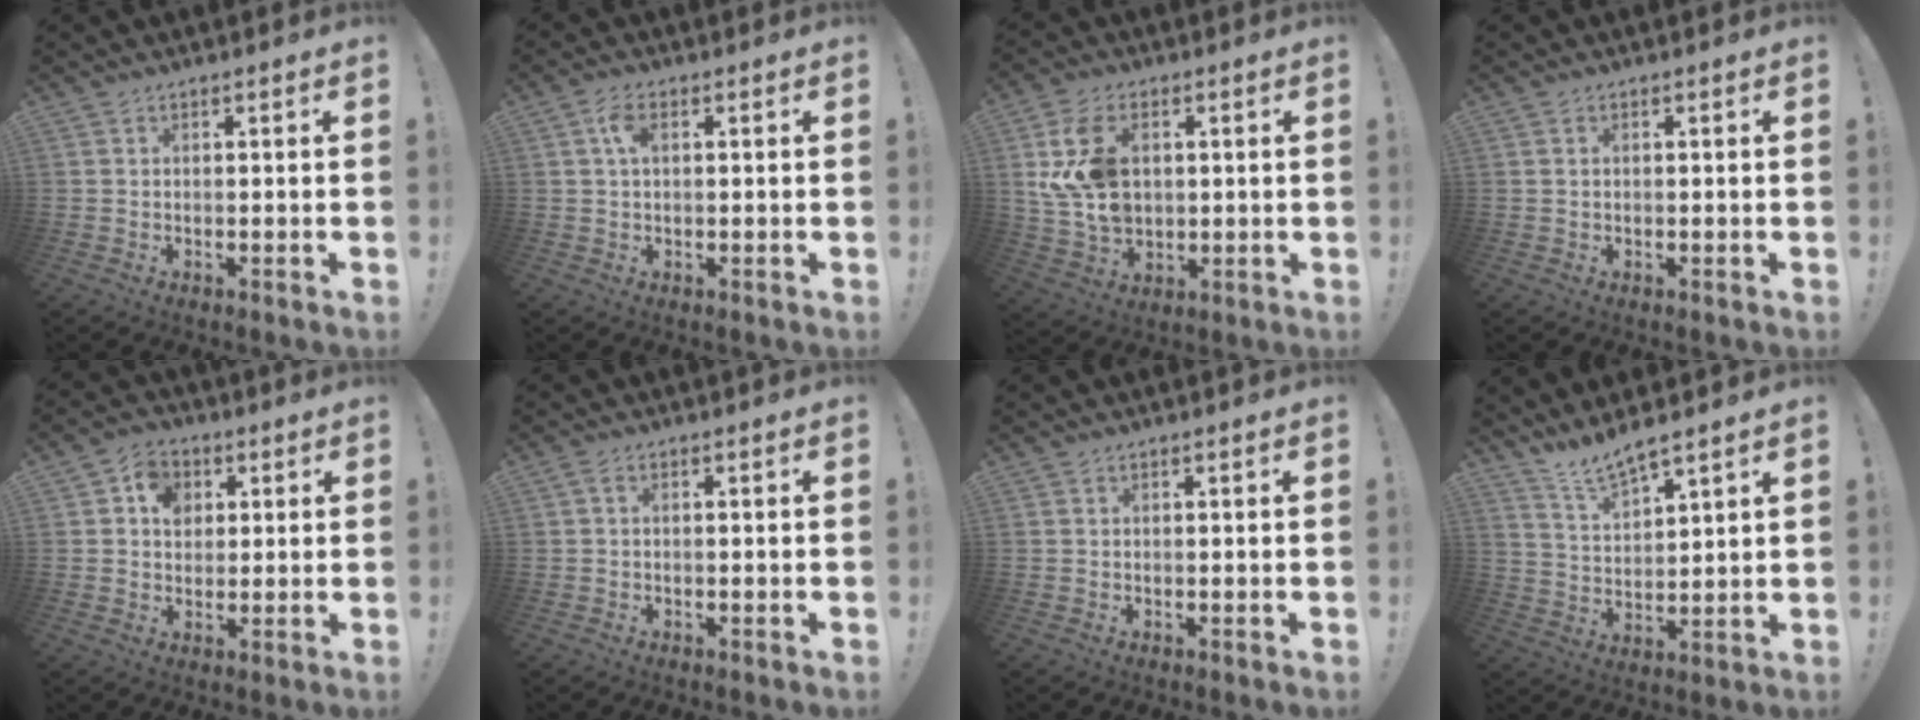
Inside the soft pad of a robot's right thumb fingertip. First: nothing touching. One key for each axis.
{"total": 4.3, "fx": 1.1, "fy": 2.3, "fz": 3.5, "tx": -0.058, "ty": 0.003, "tz": 0.015}
{"total": 14.4, "fx": 3.0, "fy": 10.0, "fz": 9.8, "tx": -0.190, "ty": 0.000, "tz": 0.059}
{"total": 0.6, "fx": 0.4, "fy": 0.4, "fz": 0.4, "tx": -0.013, "ty": 0.004, "tz": 0.008}
{"total": 7.3, "fx": 1.9, "fy": 6.2, "fz": 3.3, "tx": -0.040, "ty": -0.002, "tz": 0.034}
{"total": 0.9, "fx": 0.0, "fy": 0.4, "fz": 0.8, "tx": -0.014, "ty": 0.003, "tz": -0.001}
{"total": 0.0}
{"total": 7.6, "fx": 6.9, "fy": 0.8, "fz": 3.0, "tx": -0.066, "ty": -0.042, "tz": 0.127}